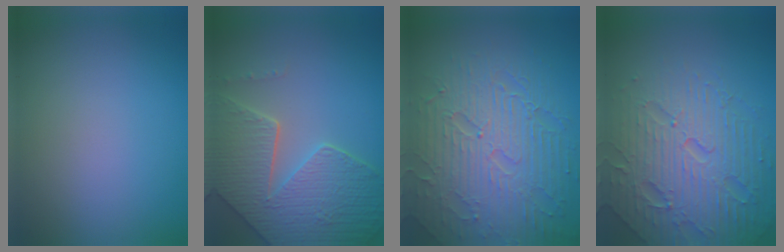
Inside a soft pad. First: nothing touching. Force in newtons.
{"total": 8.8, "press": 6.3, "slide": 6.2}
{"total": 8.8, "press": 6.2, "slide": 6.1}
{"total": 7.4, "press": 7.3, "slide": 1.5}